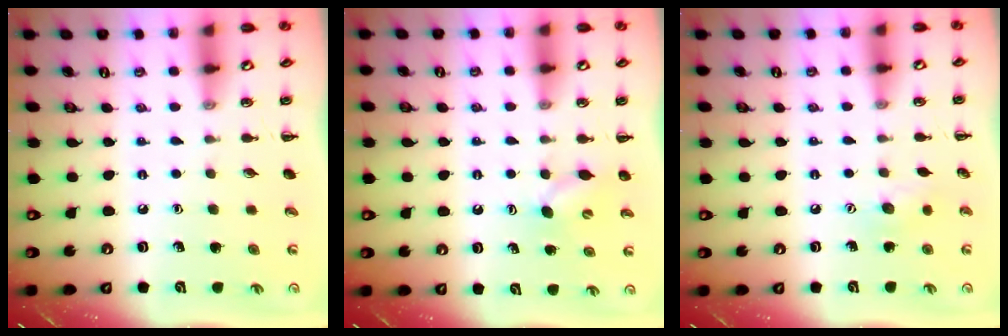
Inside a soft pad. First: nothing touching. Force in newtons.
{"total": 5.6, "press": 5.5, "slide": 1.3}
{"total": 6.7, "press": 6.6, "slide": 1.0}